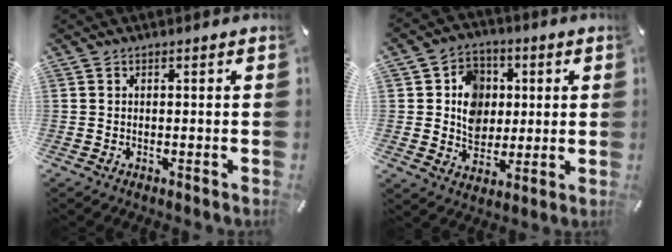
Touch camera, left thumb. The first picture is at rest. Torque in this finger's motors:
{"motor_torque": [1.36, 1.29, 0.83, -0.20, 0.28]}